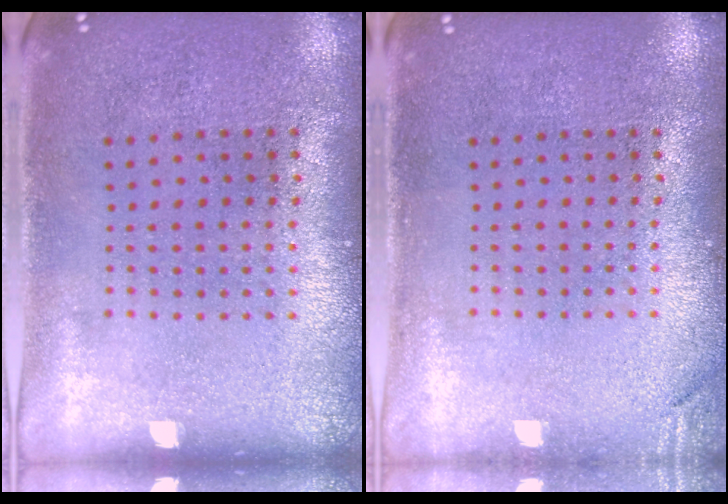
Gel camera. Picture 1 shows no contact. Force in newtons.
{"total": 1.1, "press": 1.1, "slide": 0.3}